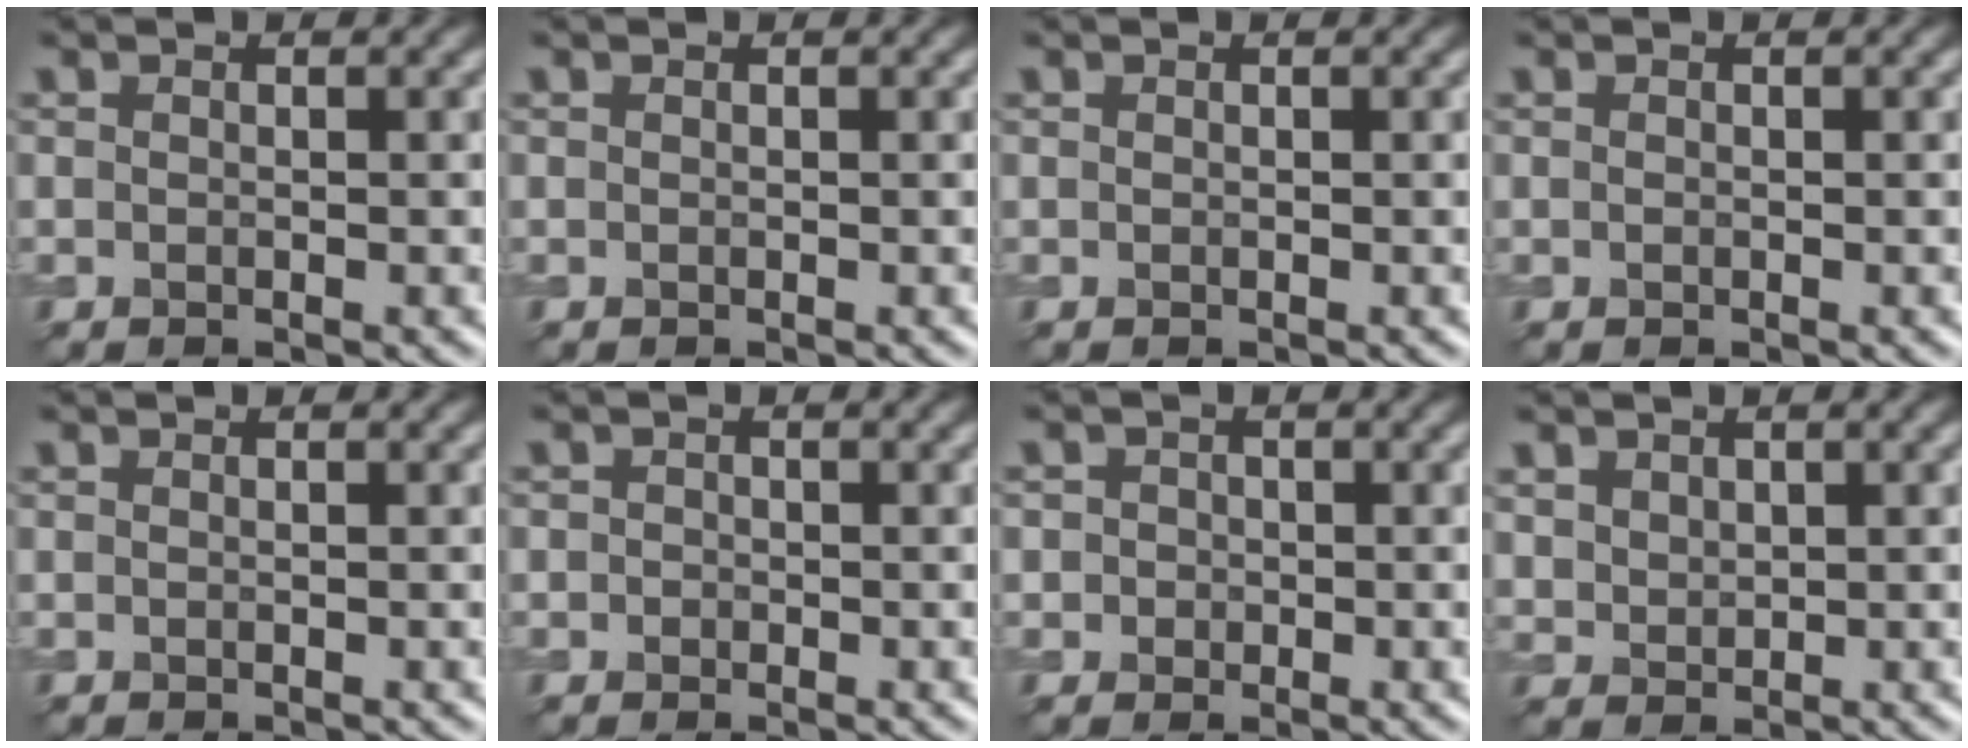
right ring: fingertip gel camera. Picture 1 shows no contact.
{"total": 0.0}
{"total": 0.0}
{"total": 0.0}
{"total": 0.0}
{"total": 0.6, "force": [-0.2, 0.6, 0.0], "torque": [0.006, 0.001, -0.005]}
{"total": 2.1, "force": [0.5, 2.0, 0.6], "torque": [0.016, 0.018, -0.015]}
{"total": 1.6, "force": [1.1, 1.2, 0.3], "torque": [-0.013, -0.001, 0.030]}